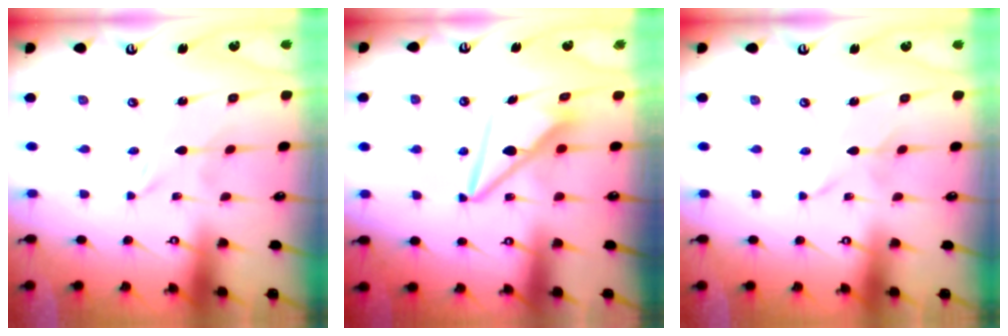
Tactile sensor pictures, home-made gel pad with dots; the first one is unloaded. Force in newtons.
{"total": 9.2, "press": 9.2, "slide": 0.7}
{"total": 1.4, "press": 1.4, "slide": 0.2}